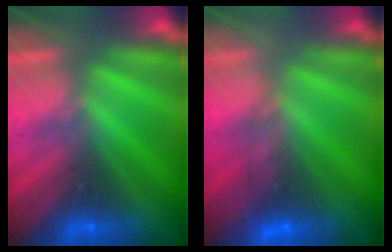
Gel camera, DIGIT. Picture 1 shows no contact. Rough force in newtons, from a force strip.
{"total": 3.7}